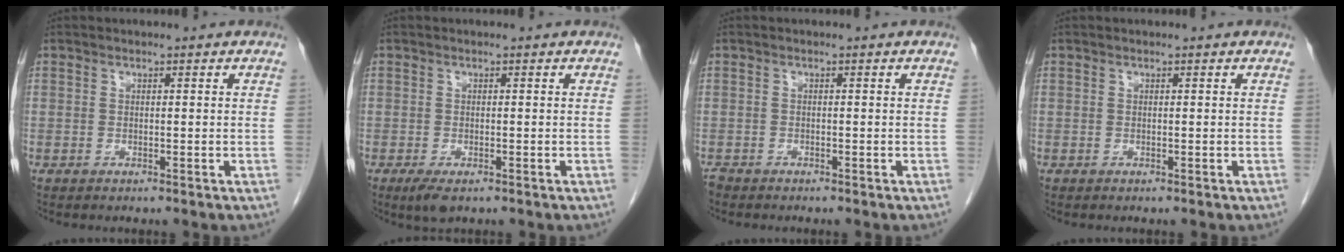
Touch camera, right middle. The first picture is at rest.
{"total": 2.8, "force": [-1.6, 1.1, 2.0], "torque": [-0.043, -0.006, -0.023]}
{"total": 1.1, "force": [-1.0, 0.3, 0.1], "torque": [-0.008, -0.003, -0.020]}
{"total": 0.0}